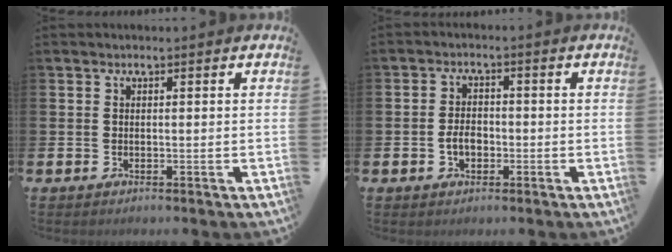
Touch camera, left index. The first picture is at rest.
{"total": 3.0, "force": [-0.8, 1.9, 2.1], "torque": [-0.029, 0.000, -0.019]}